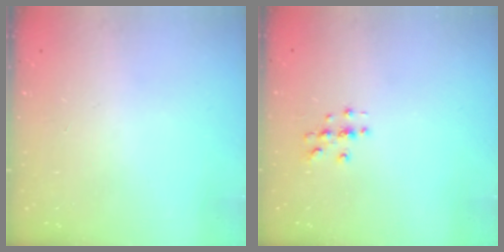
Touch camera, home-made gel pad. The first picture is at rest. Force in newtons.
{"total": 2.7, "press": 2.7, "slide": 0.3}